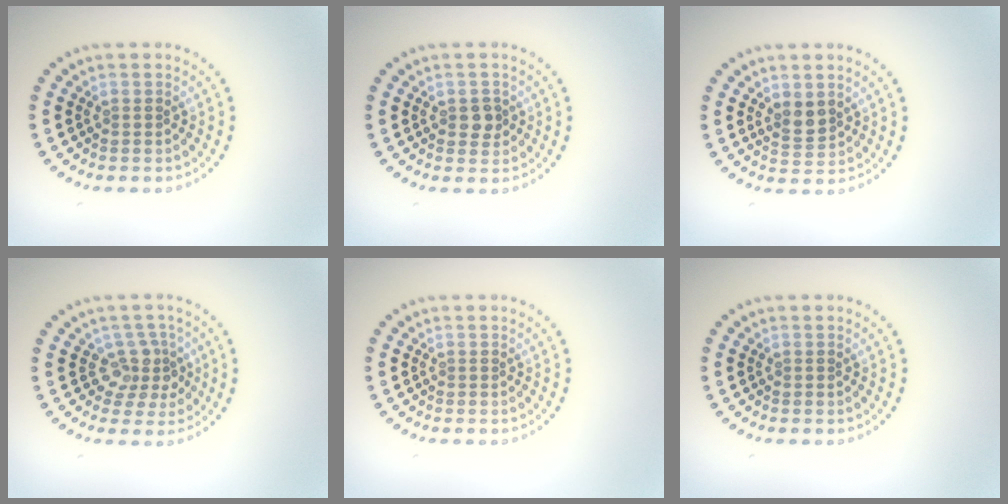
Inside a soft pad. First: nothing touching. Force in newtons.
{"total": 1.6, "press": 1.6, "slide": 0.2}
{"total": 2.0, "press": 1.8, "slide": 0.9}
{"total": 3.0, "press": 2.2, "slide": 1.9}
{"total": 0.0}
{"total": 0.0}